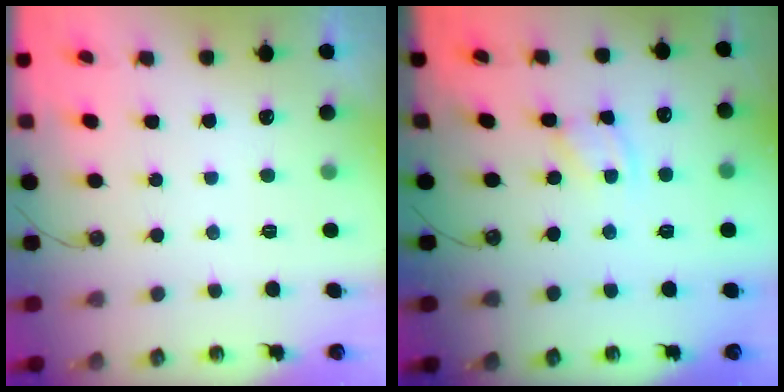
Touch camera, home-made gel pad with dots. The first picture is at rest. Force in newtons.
{"total": 2.1, "press": 2.1, "slide": 0.3}